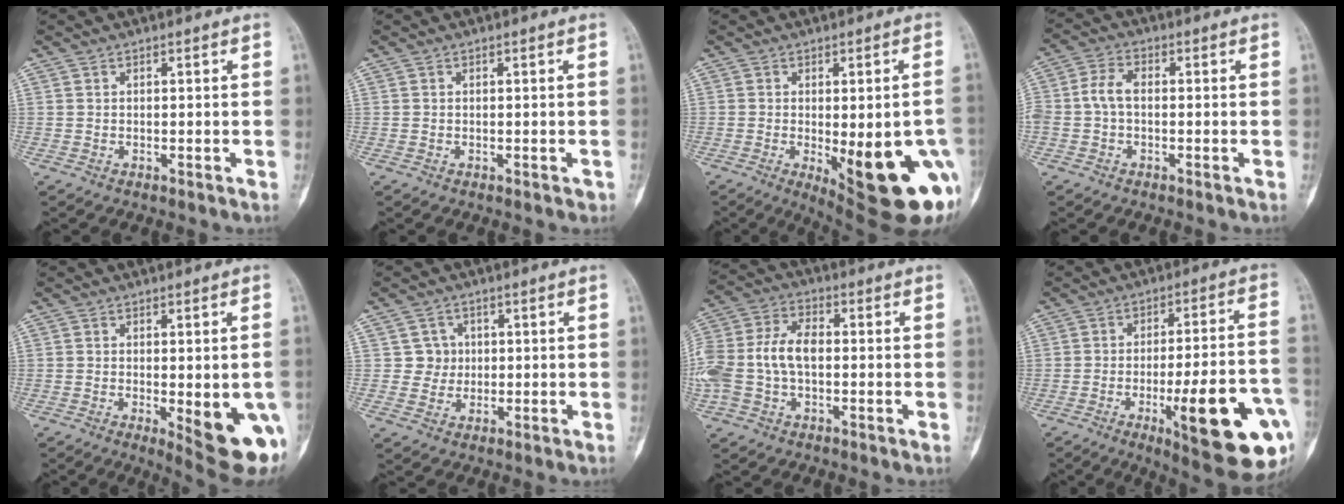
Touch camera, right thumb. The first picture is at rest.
{"total": 0.0}
{"total": 19.5, "force": [-5.1, 6.2, 17.8], "torque": [-0.169, -0.009, -0.041]}
{"total": 5.1, "force": [-0.5, 3.2, 3.8], "torque": [-0.083, 0.020, -0.015]}
{"total": 12.2, "force": [-3.2, 3.7, 11.1], "torque": [-0.120, -0.015, -0.029]}
{"total": 3.7, "force": [0.6, 3.7, 0.2], "torque": [0.027, 0.005, 0.003]}
{"total": 13.5, "force": [-1.0, 8.5, 10.5], "torque": [-0.240, 0.032, -0.021]}
{"total": 21.1, "force": [-6.9, 4.8, 19.3], "torque": [-0.235, 0.014, -0.086]}